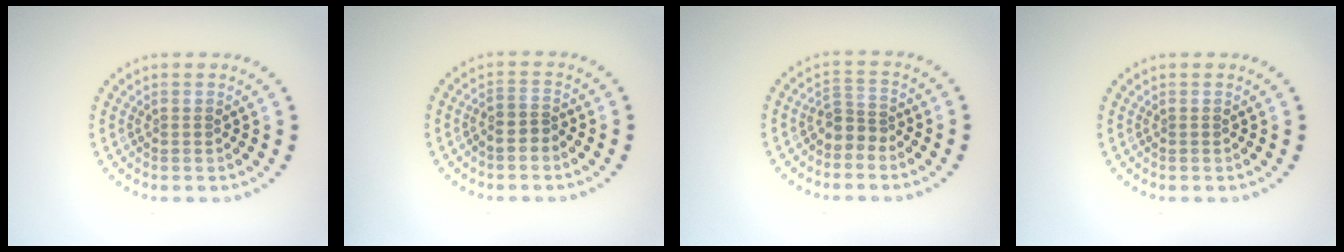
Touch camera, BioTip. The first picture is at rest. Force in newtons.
{"total": 1.6, "press": 1.5, "slide": 0.7}
{"total": 2.3, "press": 1.7, "slide": 1.5}
{"total": 0.0}